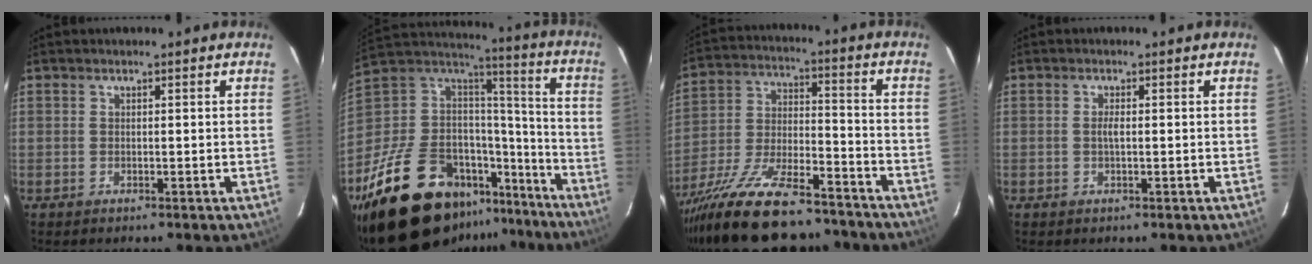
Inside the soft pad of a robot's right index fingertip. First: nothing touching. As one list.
[{"total": 27.7, "force": [-18.8, 13.9, 14.9], "torque": [-0.276, 0.031, -0.293]}, {"total": 24.8, "force": [-19.2, 7.5, 13.6], "torque": [-0.265, -0.038, -0.305]}, {"total": 1.4, "force": [0.0, 0.2, 1.4], "torque": [-0.028, 0.000, -0.002]}]